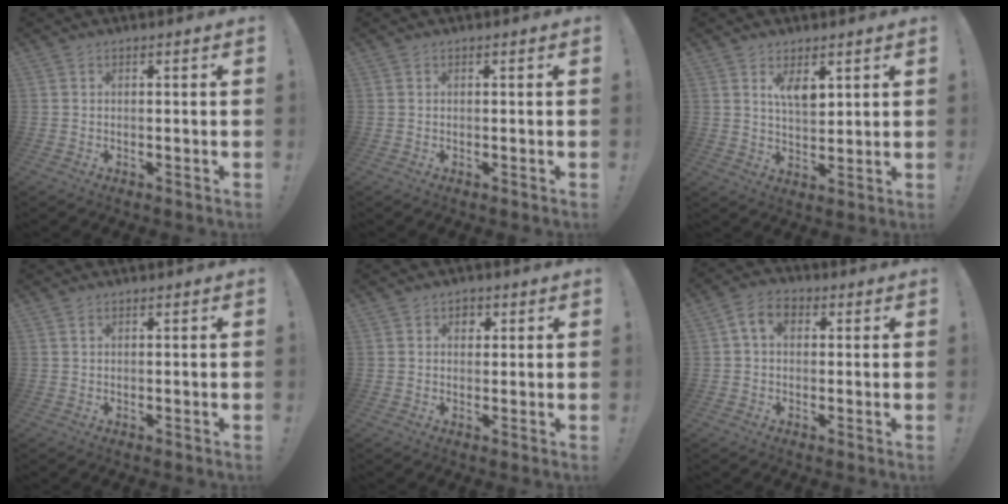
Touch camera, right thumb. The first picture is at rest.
{"total": 0.0}
{"total": 6.1, "force": [3.7, 2.8, 3.9], "torque": [-0.057, -0.022, 0.060]}
{"total": 1.0, "force": [0.6, 0.5, 0.7], "torque": [-0.010, 0.000, 0.010]}
{"total": 2.7, "force": [0.8, 2.3, 1.0], "torque": [-0.003, -0.002, 0.010]}
{"total": 6.4, "force": [1.7, 4.5, 4.2], "torque": [-0.078, 0.006, 0.032]}